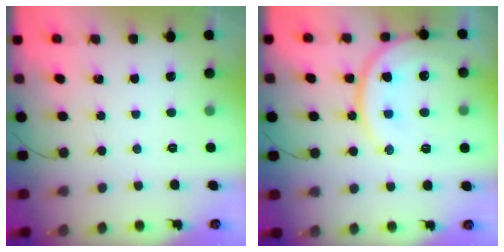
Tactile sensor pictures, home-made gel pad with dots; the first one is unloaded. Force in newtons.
{"total": 16.6, "press": 16.5, "slide": 1.9}